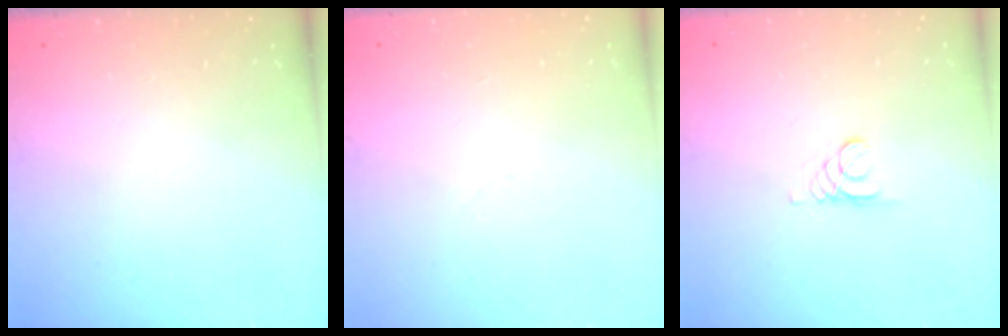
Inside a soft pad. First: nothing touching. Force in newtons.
{"total": 2.0, "press": 1.9, "slide": 0.5}
{"total": 1.5, "press": 1.5, "slide": 0.1}